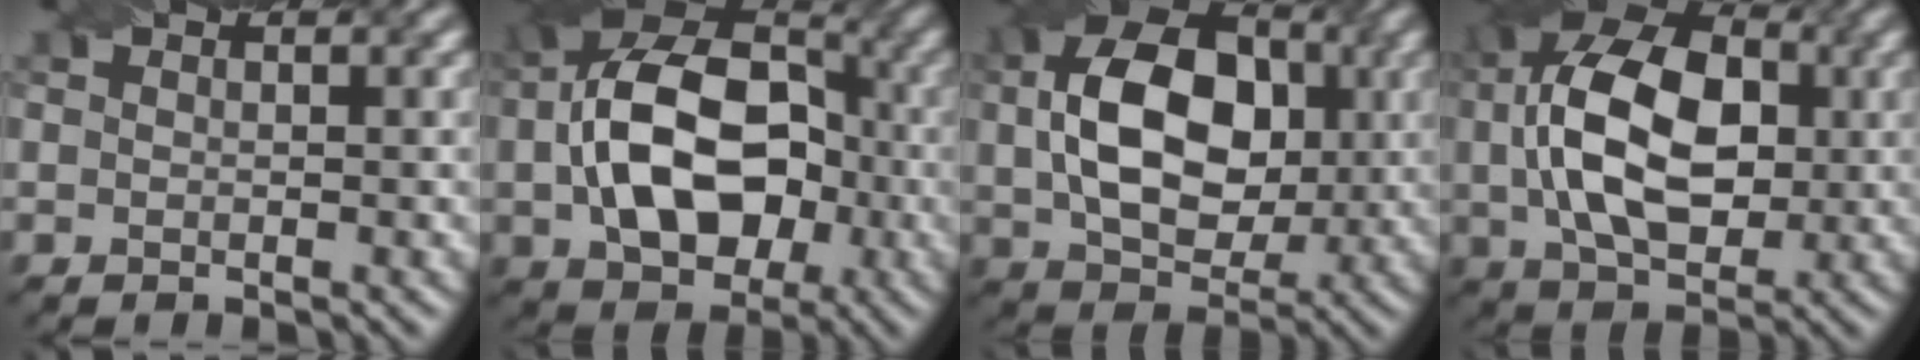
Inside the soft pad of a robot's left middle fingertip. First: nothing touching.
{"total": 12.6, "force": [-1.0, 8.4, 9.4], "torque": [-0.156, 0.003, -0.017]}
{"total": 11.6, "force": [1.2, 8.0, 8.3], "torque": [-0.162, 0.002, 0.023]}
{"total": 12.4, "force": [1.1, 7.7, 9.6], "torque": [-0.190, 0.014, 0.018]}